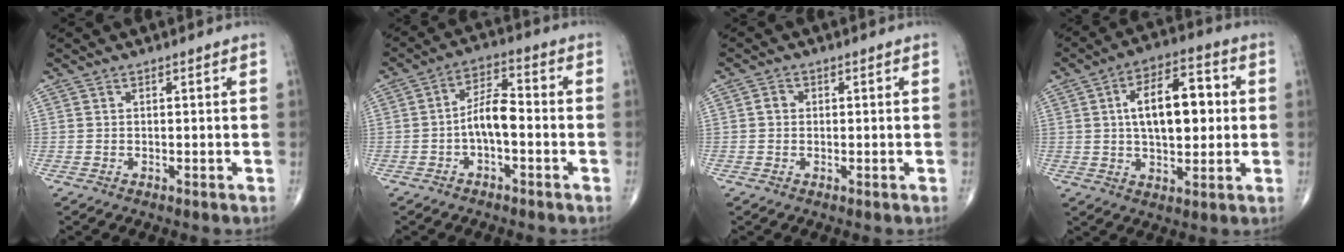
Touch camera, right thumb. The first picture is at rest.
{"total": 6.5, "force": [-1.7, 2.8, 5.7], "torque": [-0.095, 0.032, -0.035]}
{"total": 1.5, "force": [0.0, 1.3, 0.7], "torque": [-0.006, 0.005, -0.002]}
{"total": 14.2, "force": [1.7, 7.3, 12.1], "torque": [-0.171, 0.015, 0.024]}